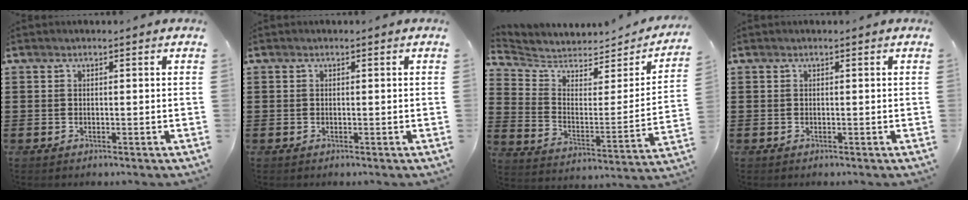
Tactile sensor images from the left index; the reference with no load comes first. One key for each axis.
{"total": 0.0}
{"total": 4.5, "fx": 4.2, "fy": 1.5, "fz": 0.9, "tx": -0.047, "ty": -0.038, "tz": 0.068}
{"total": 0.0}